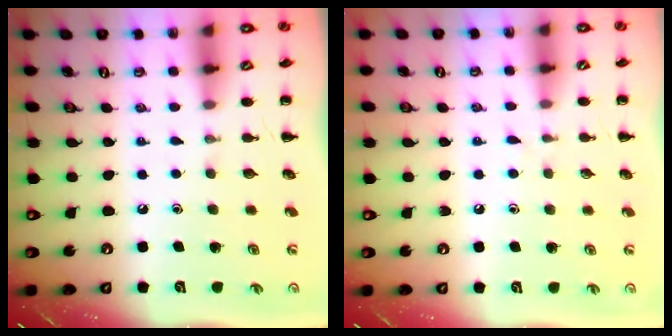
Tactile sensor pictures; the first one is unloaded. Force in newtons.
{"total": 2.5, "press": 2.1, "slide": 1.3}